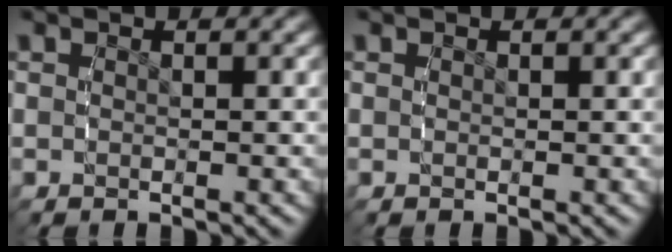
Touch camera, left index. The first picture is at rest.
{"total": 0.0}